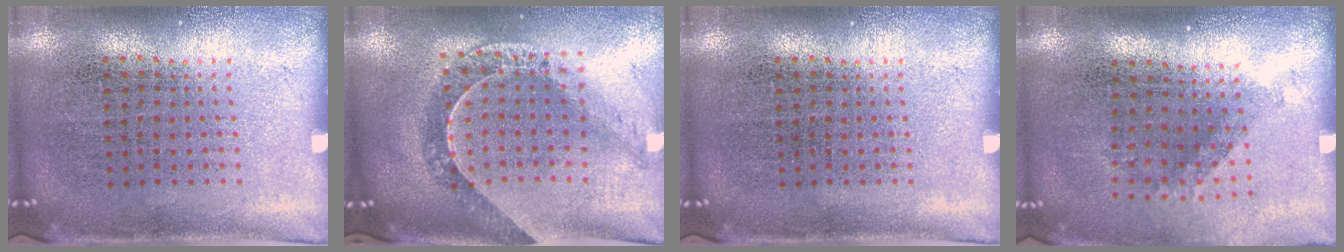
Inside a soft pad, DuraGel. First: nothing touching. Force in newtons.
{"total": 1.1, "press": 1.1, "slide": 0.3}
{"total": 0.0}
{"total": 1.3, "press": 0.9, "slide": 0.9}